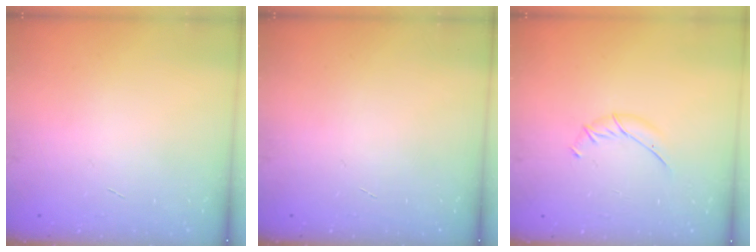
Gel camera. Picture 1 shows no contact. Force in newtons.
{"total": 0.0}
{"total": 5.1, "press": 5.0, "slide": 0.8}